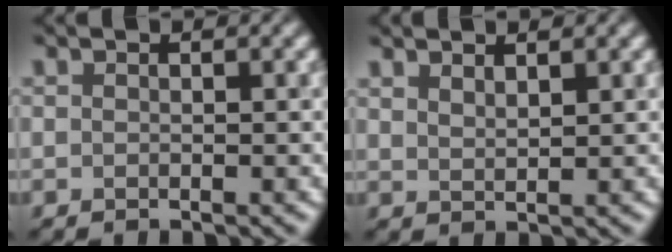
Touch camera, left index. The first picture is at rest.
{"total": 1.5, "force": [1.3, 0.3, 0.7], "torque": [-0.011, 0.002, 0.024]}